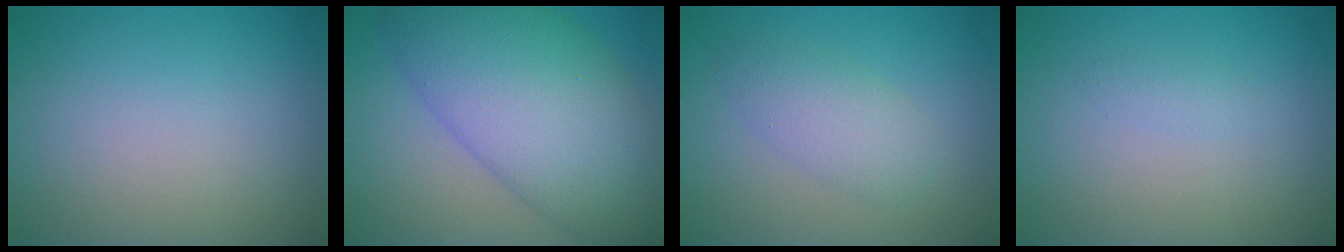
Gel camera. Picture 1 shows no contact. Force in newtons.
{"total": 12.3, "press": 12.3, "slide": 0.2}
{"total": 3.0, "press": 3.0, "slide": 0.1}
{"total": 0.6, "press": 0.6, "slide": 0.0}